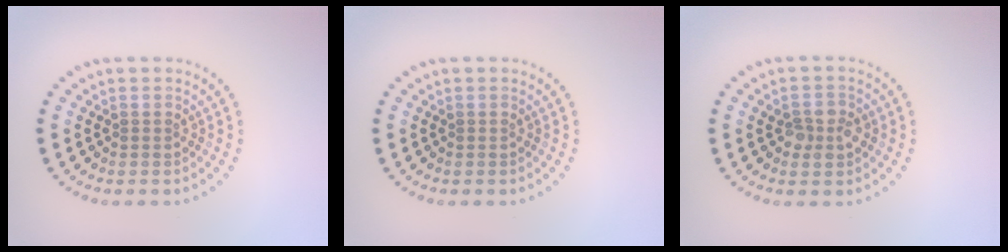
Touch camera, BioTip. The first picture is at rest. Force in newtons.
{"total": 0.0}
{"total": 2.4, "press": 2.4, "slide": 0.1}